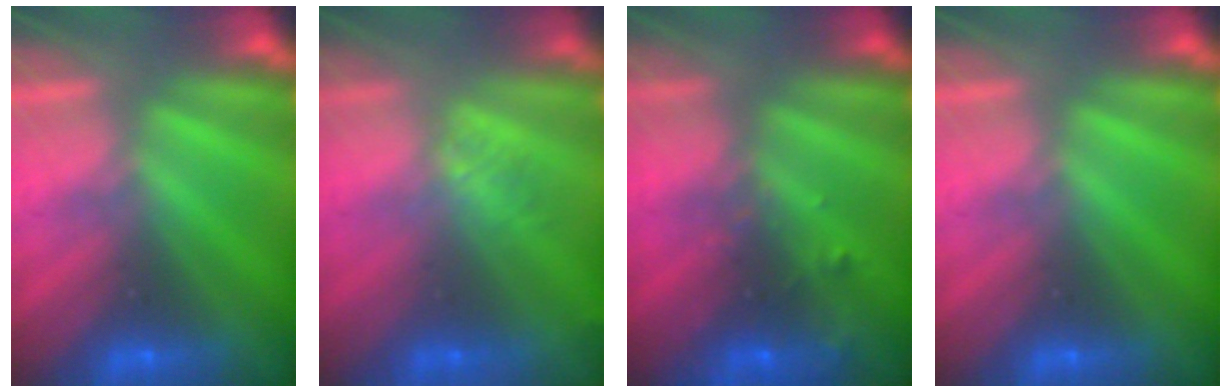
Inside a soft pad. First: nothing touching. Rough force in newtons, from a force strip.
{"total": 1.3}
{"total": 6.9}
{"total": 0.0}